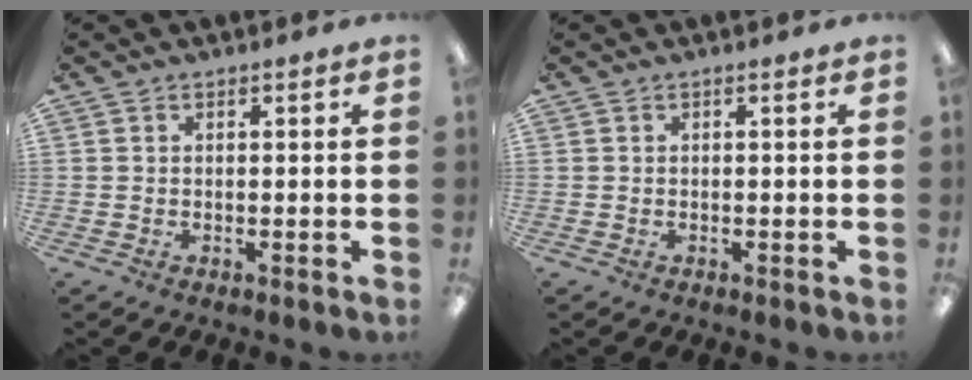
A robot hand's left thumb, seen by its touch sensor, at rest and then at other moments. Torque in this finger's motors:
{"motor_torque": [0.00, 0.00, 0.07, 0.01, 0.00]}